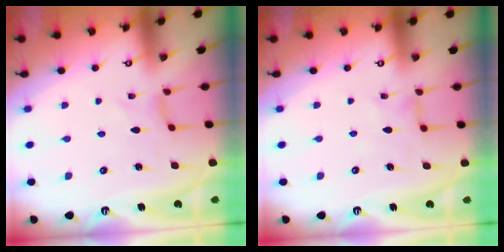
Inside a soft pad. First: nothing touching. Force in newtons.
{"total": 1.3, "press": 1.3, "slide": 0.3}